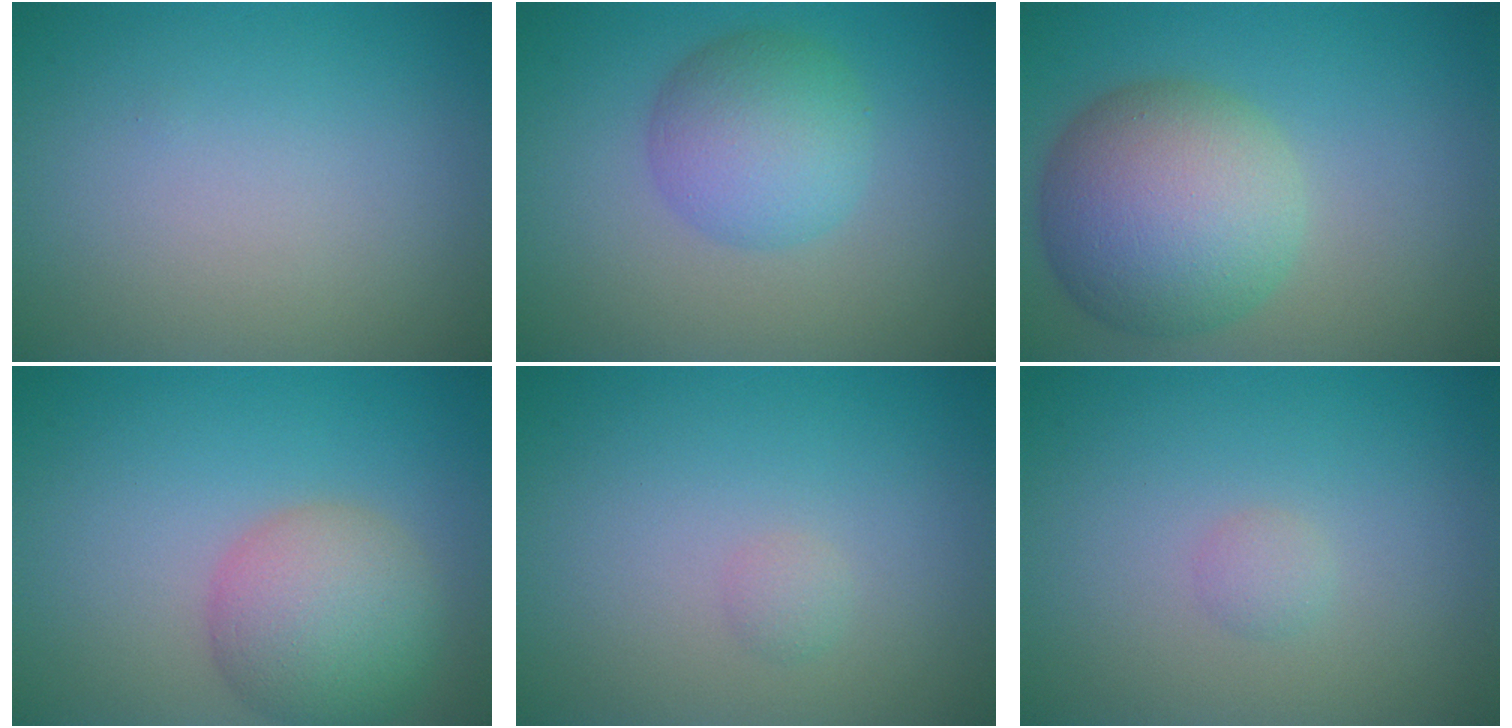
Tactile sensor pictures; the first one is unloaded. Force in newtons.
{"total": 4.9, "press": 4.8, "slide": 0.0}
{"total": 9.0, "press": 9.0, "slide": 0.4}
{"total": 6.0, "press": 6.0, "slide": 0.4}
{"total": 0.7, "press": 0.7, "slide": 0.0}
{"total": 0.9, "press": 0.9, "slide": 0.0}